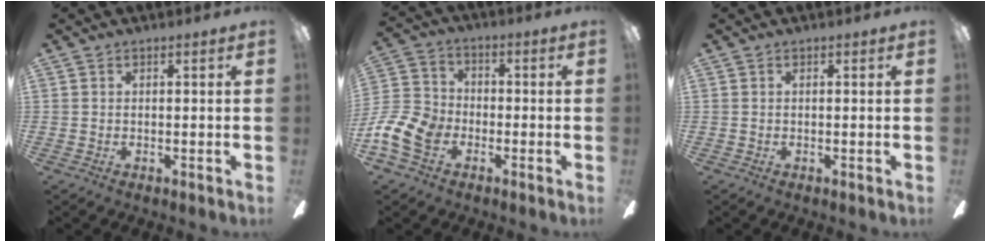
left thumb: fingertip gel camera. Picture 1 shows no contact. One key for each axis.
{"total": 10.5, "fx": -4.5, "fy": 7.8, "fz": 5.5, "tx": -0.129, "ty": 0.029, "tz": -0.080}
{"total": 0.0}